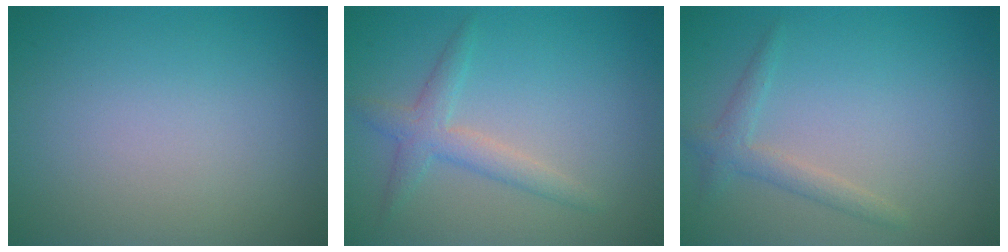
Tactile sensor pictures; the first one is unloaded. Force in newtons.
{"total": 2.5, "press": 2.5, "slide": 0.1}
{"total": 1.8, "press": 1.8, "slide": 0.1}